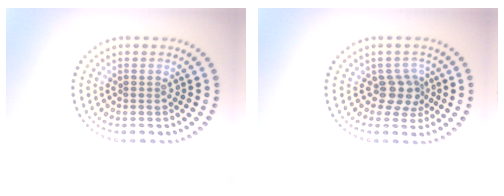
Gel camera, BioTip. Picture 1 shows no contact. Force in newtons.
{"total": 2.7, "press": 2.1, "slide": 1.8}